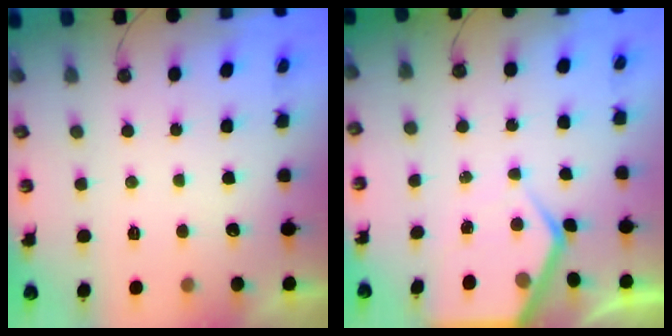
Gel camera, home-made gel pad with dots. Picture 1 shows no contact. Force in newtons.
{"total": 6.5, "press": 6.5, "slide": 0.5}